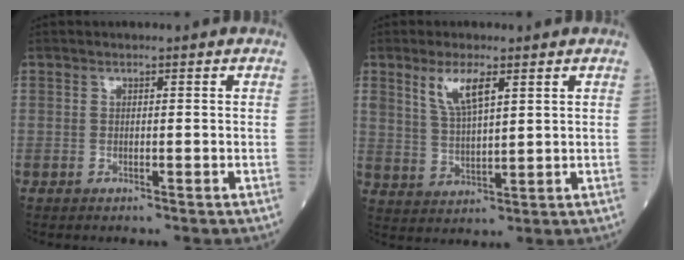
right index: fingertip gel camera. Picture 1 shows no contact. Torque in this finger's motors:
{"motor_torque": [0.08, 0.04, 0.12, 0.06]}